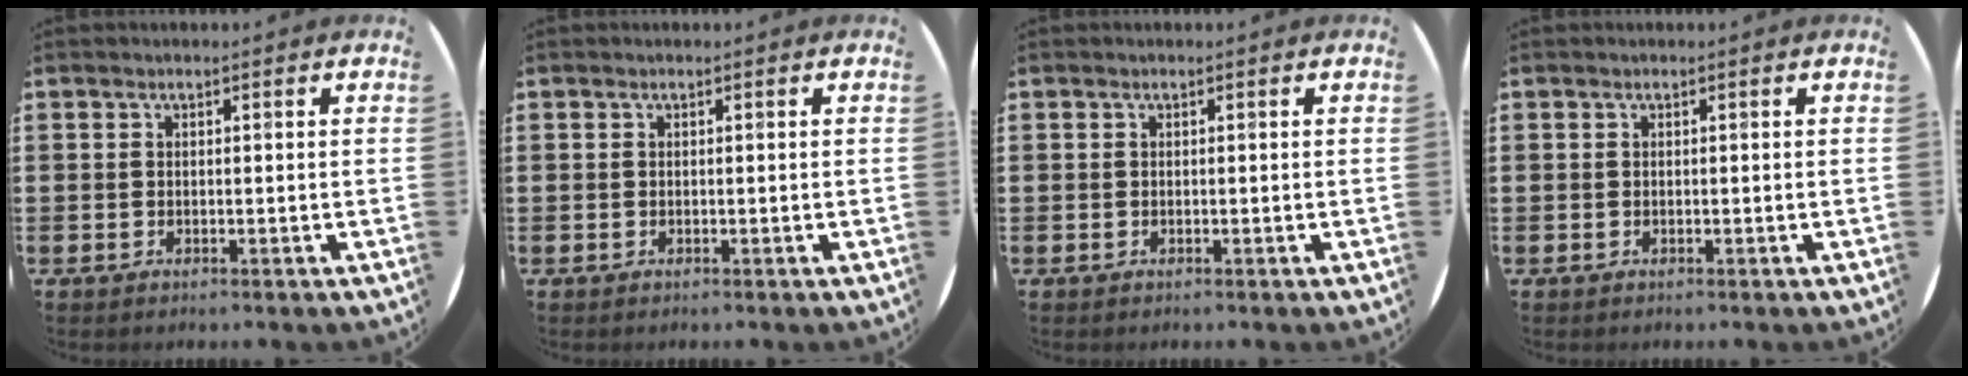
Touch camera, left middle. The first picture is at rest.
{"total": 0.0}
{"total": 0.0}
{"total": 0.0}